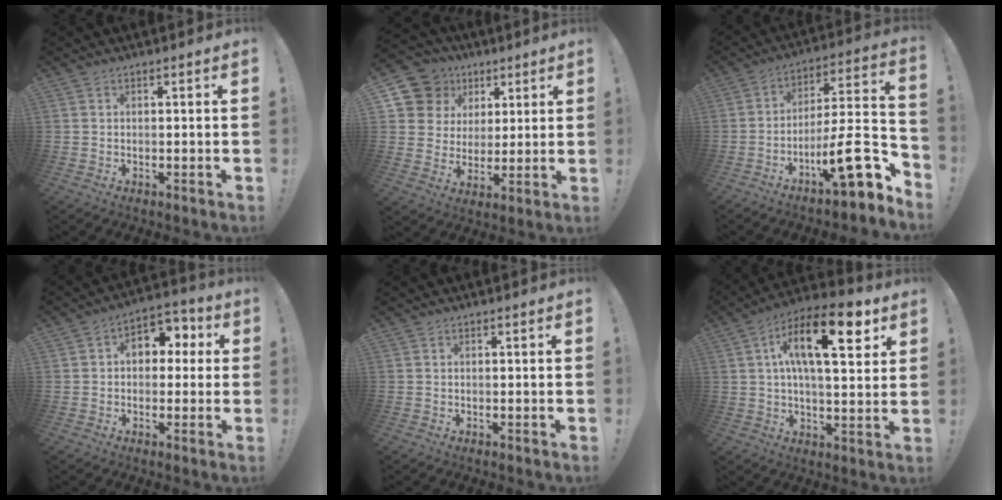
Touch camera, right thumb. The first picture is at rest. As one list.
[{"total": 13.1, "force": [6.3, 11.0, 3.5], "torque": [-0.050, -0.033, 0.132]}, {"total": 18.3, "force": [-7.7, 4.9, 15.9], "torque": [-0.239, 0.033, -0.124]}, {"total": 8.1, "force": [1.1, 6.4, 4.9], "torque": [-0.059, 0.006, 0.023]}, {"total": 0.0}, {"total": 18.7, "force": [7.0, 7.3, 15.8], "torque": [-0.245, -0.014, 0.106]}]